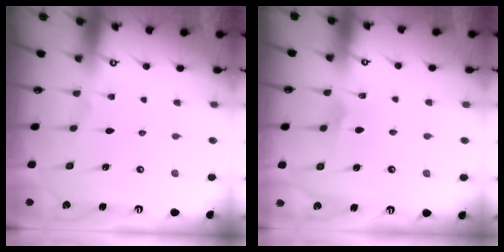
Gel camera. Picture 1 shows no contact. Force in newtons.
{"total": 4.7, "press": 4.7, "slide": 0.5}